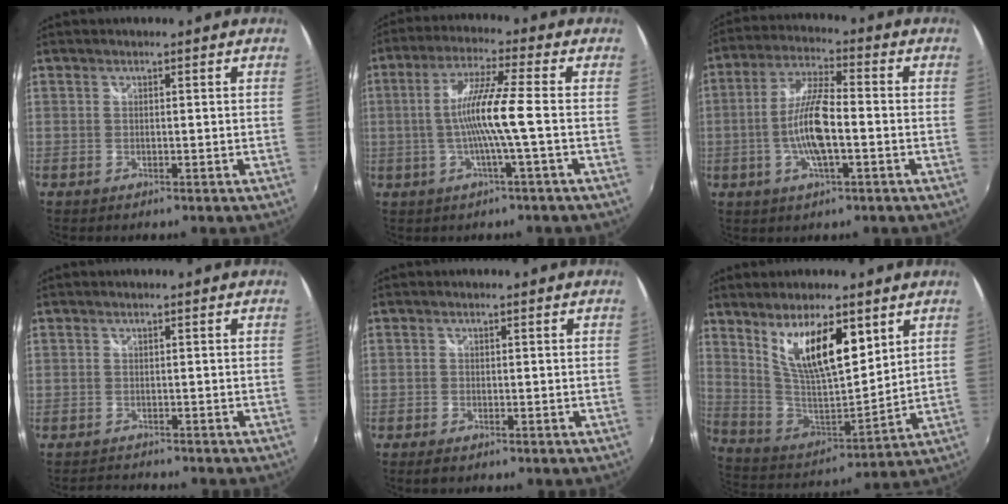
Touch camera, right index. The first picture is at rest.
{"total": 9.3, "force": [-1.5, -1.2, 9.1], "torque": [-0.177, 0.000, -0.027]}
{"total": 10.4, "force": [-2.5, 2.4, 9.8], "torque": [-0.198, 0.001, -0.048]}
{"total": 2.1, "force": [-2.0, 0.6, -0.1], "torque": [-0.006, -0.001, -0.038]}
{"total": 1.8, "force": [-1.4, 0.8, 0.9], "torque": [-0.020, -0.008, -0.026]}
{"total": 15.8, "force": [7.8, 5.5, 12.6], "torque": [-0.219, -0.010, 0.157]}